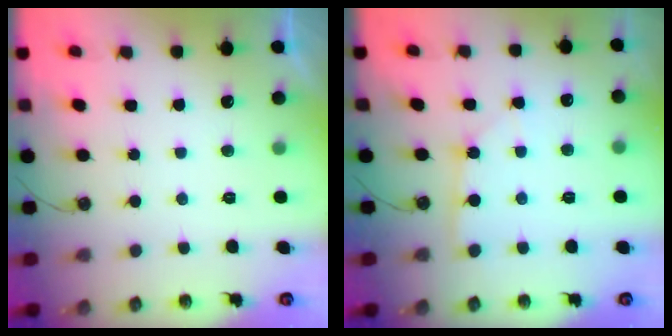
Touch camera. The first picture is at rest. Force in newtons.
{"total": 2.5, "press": 2.5, "slide": 0.3}